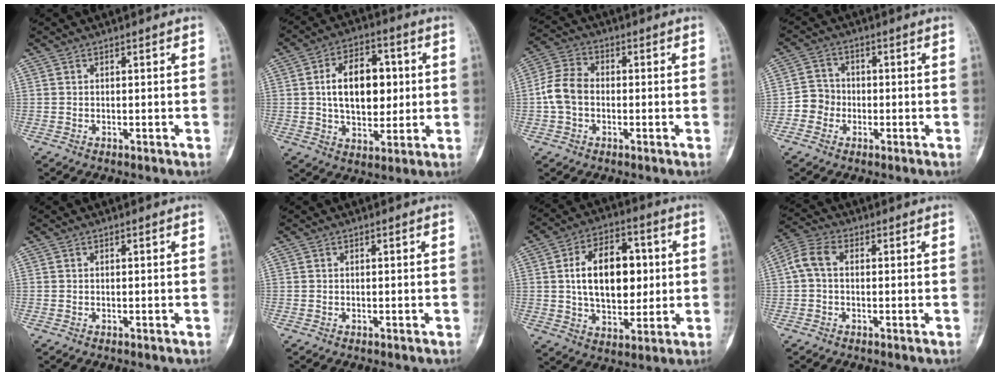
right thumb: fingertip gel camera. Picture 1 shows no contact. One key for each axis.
{"total": 14.5, "fx": 1.5, "fy": 9.1, "fz": 11.2, "tx": -0.137, "ty": 0.012, "tz": 0.025}
{"total": 7.6, "fx": -1.0, "fy": 5.7, "fz": 4.8, "tx": -0.087, "ty": 0.024, "tz": -0.031}
{"total": 4.9, "fx": -1.5, "fy": 4.6, "fz": 1.0, "tx": 0.012, "ty": 0.017, "tz": -0.038}
{"total": 0.0}
{"total": 0.0}
{"total": 16.4, "fx": 1.8, "fy": 10.3, "fz": 12.7, "tx": -0.161, "ty": 0.011, "tz": 0.031}
{"total": 5.4, "fx": 0.3, "fy": 3.7, "fz": 4.0, "tx": -0.082, "ty": 0.018, "tz": -0.003}